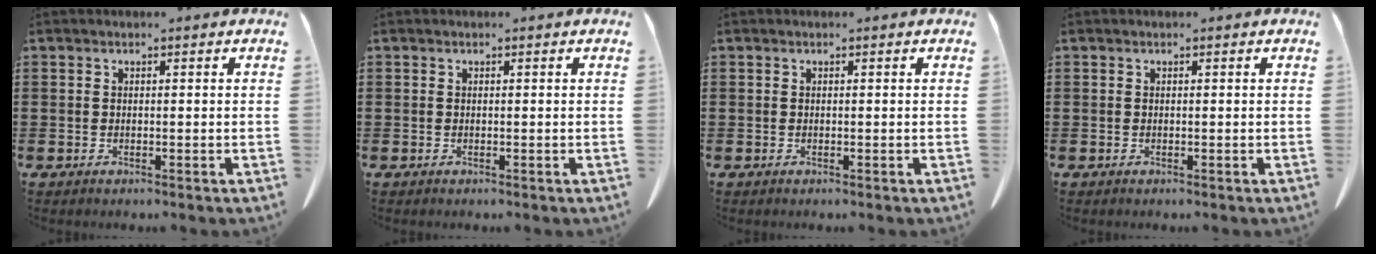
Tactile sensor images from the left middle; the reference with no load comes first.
{"total": 0.0}
{"total": 0.0}
{"total": 0.0}